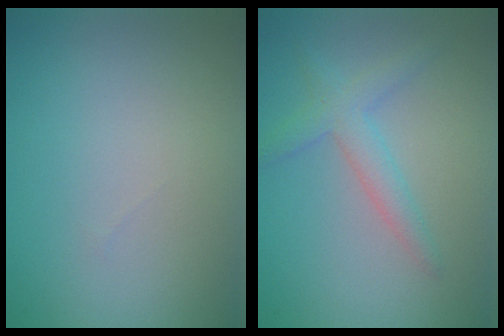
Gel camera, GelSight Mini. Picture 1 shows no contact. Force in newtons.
{"total": 2.5, "press": 2.5, "slide": 0.1}